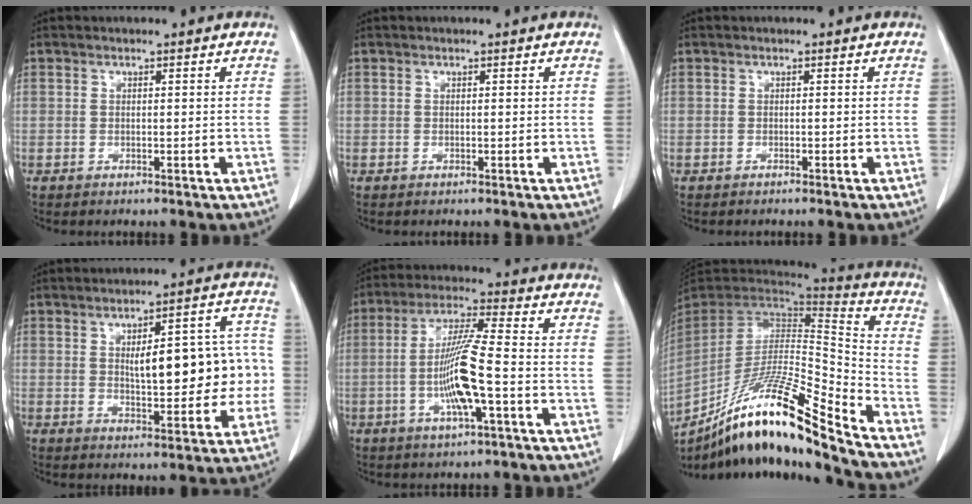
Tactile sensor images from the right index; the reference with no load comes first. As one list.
[{"total": 0.0}, {"total": 0.0}, {"total": 13.4, "force": [0.3, 4.8, 12.5], "torque": [-0.154, 0.037, 0.015]}, {"total": 10.5, "force": [-2.4, 0.2, 10.2], "torque": [-0.197, 0.000, -0.048]}, {"total": 22.8, "force": [-16.7, 0.3, 15.6], "torque": [-0.271, -0.023, -0.302]}]